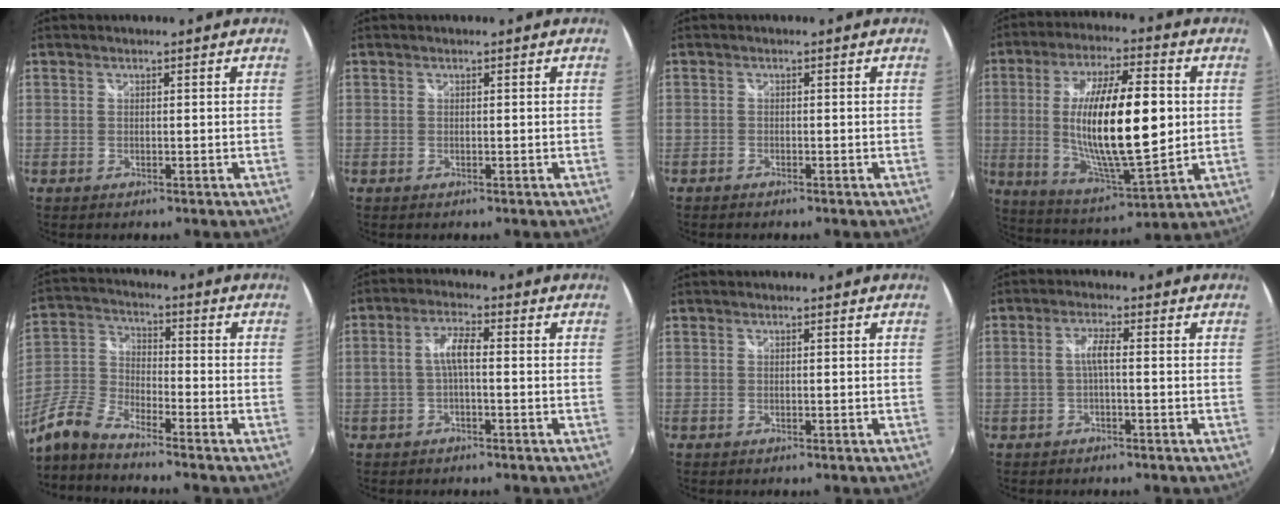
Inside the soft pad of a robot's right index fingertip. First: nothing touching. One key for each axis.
{"total": 0.0}
{"total": 0.9, "fx": -0.8, "fy": 0.3, "fz": 0.2, "tx": -0.008, "ty": -0.001, "tz": -0.017}
{"total": 20.5, "fx": 0.6, "fy": 5.7, "fz": 19.7, "tx": -0.355, "ty": -0.013, "tz": 0.019}
{"total": 9.7, "fx": -7.6, "fy": 3.4, "fz": 5.0, "tx": -0.118, "ty": 0.001, "tz": -0.162}
{"total": 4.5, "fx": -0.5, "fy": 1.2, "fz": 4.3, "tx": -0.088, "ty": 0.012, "tz": -0.007}
{"total": 0.0}
{"total": 2.7, "fx": -0.4, "fy": 0.3, "fz": 2.6, "tx": -0.053, "ty": 0.006, "tz": -0.006}